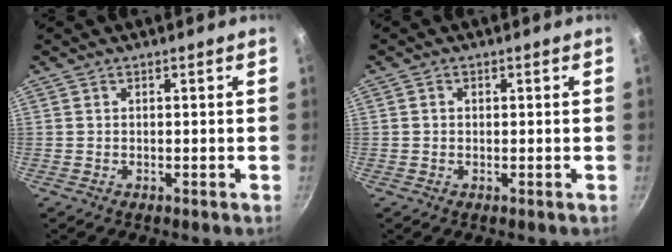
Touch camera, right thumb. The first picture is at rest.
{"total": 1.1, "force": [0.1, 0.9, 0.6], "torque": [-0.008, 0.005, 0.001]}